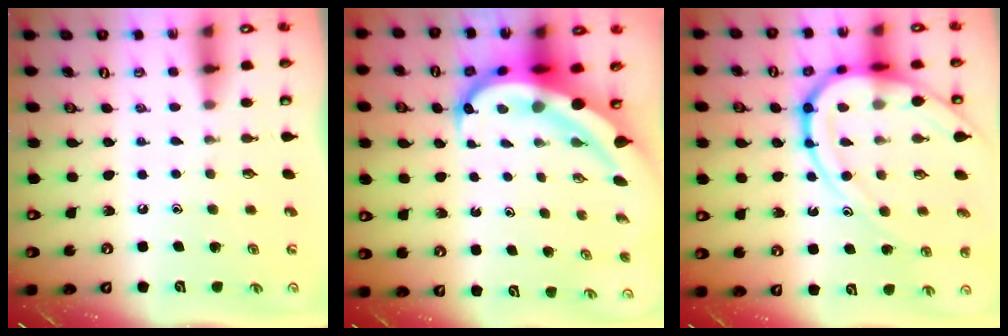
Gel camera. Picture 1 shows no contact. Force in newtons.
{"total": 11.9, "press": 11.8, "slide": 1.2}
{"total": 18.6, "press": 18.5, "slide": 1.8}